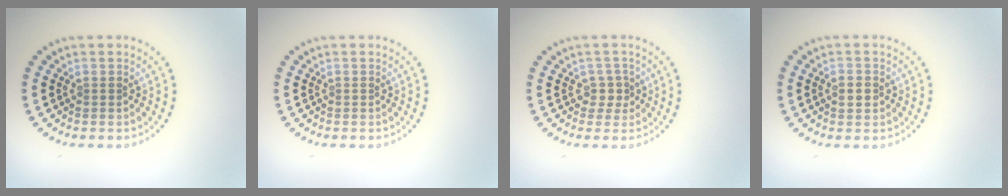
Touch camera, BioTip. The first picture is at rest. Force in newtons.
{"total": 0.0}
{"total": 1.6, "press": 1.2, "slide": 1.0}
{"total": 1.5, "press": 1.5, "slide": 0.0}